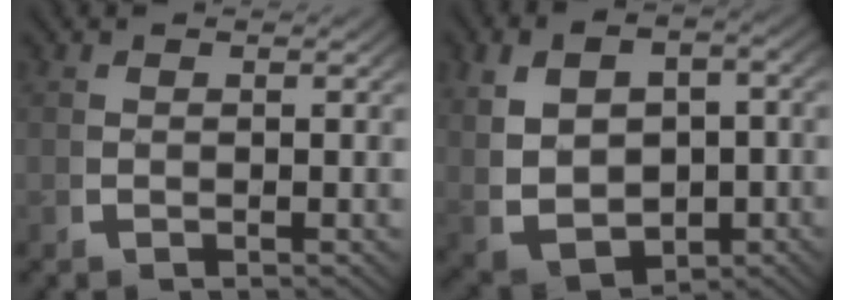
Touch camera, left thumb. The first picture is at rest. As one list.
[{"total": 10.0, "force": [-1.0, 7.5, 6.7], "torque": [-0.137, -0.039, 0.007]}]